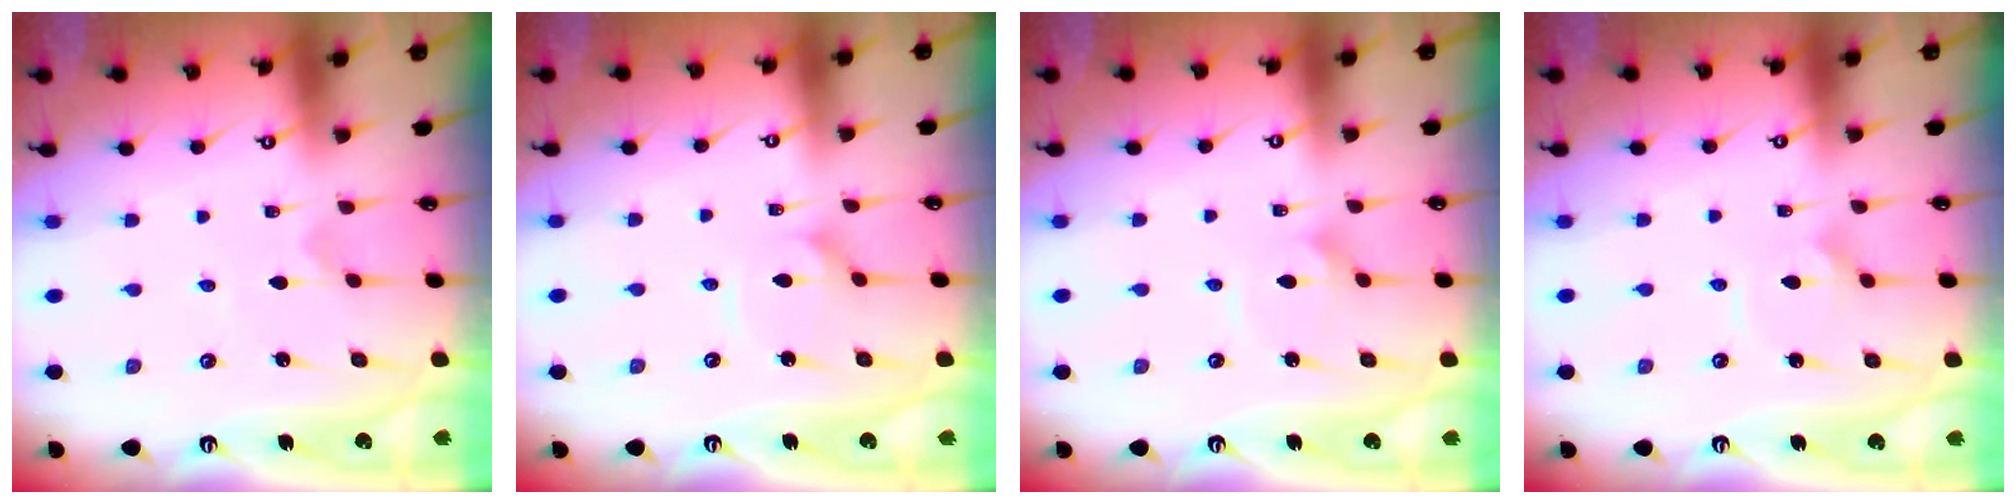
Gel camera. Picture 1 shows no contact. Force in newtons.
{"total": 2.6, "press": 2.5, "slide": 0.3}
{"total": 1.6, "press": 1.6, "slide": 0.0}
{"total": 2.1, "press": 2.1, "slide": 0.1}